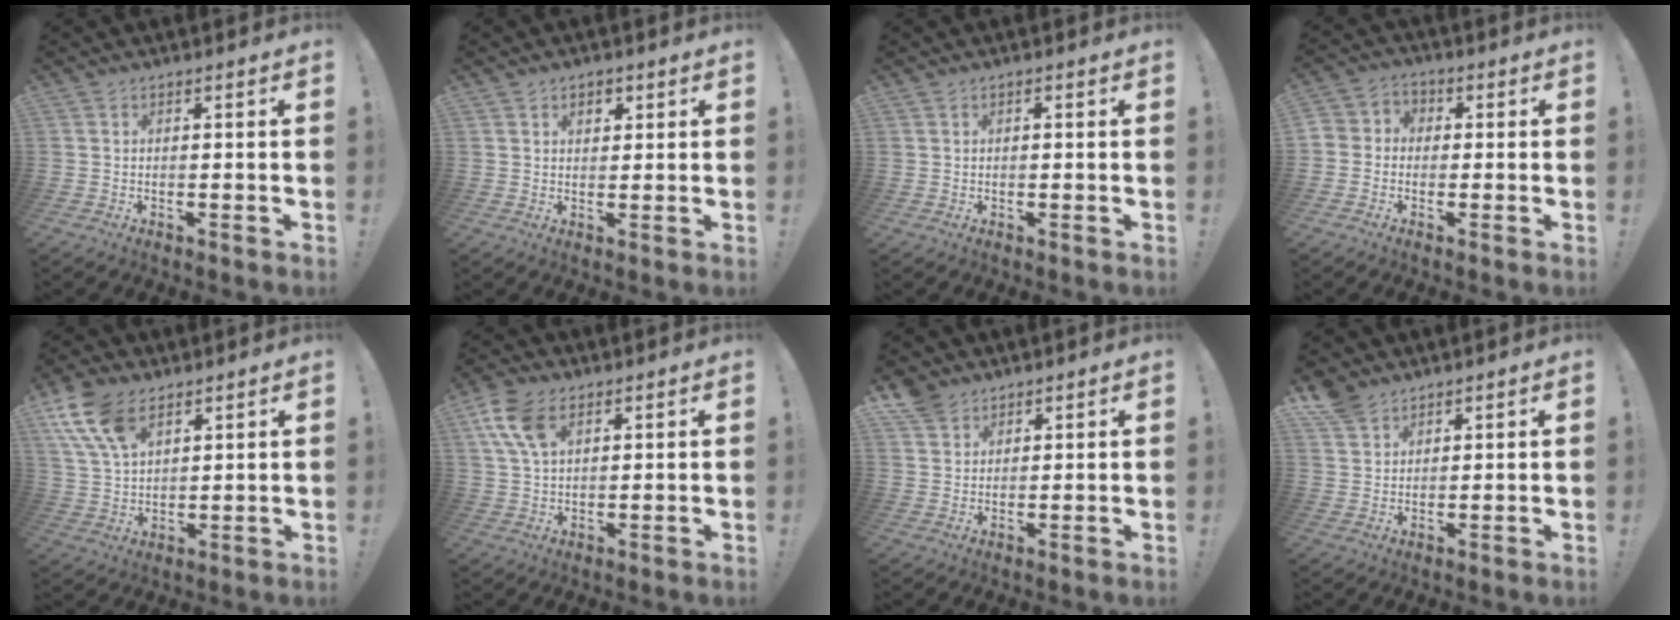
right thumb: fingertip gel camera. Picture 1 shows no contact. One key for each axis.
{"total": 2.8, "fx": 1.3, "fy": 2.0, "fz": 1.5, "tx": -0.016, "ty": -0.001, "tz": 0.021}
{"total": 0.9, "fx": -0.1, "fy": 0.9, "fz": -0.1, "tx": 0.010, "ty": 0.000, "tz": -0.006}
{"total": 4.7, "fx": -2.0, "fy": 4.1, "fz": 1.4, "tx": -0.037, "ty": 0.022, "tz": -0.034}
{"total": 13.2, "fx": 7.5, "fy": 7.7, "fz": 7.6, "tx": -0.152, "ty": -0.025, "tz": 0.148}
{"total": 10.6, "fx": 4.8, "fy": 6.3, "fz": 7.0, "tx": -0.143, "ty": -0.006, "tz": 0.093}
{"total": 4.9, "fx": 4.1, "fy": 2.6, "fz": 1.0, "tx": -0.014, "ty": -0.026, "tz": 0.077}
{"total": 5.6, "fx": 4.7, "fy": 2.7, "fz": 1.6, "tx": -0.033, "ty": -0.025, "tz": 0.091}